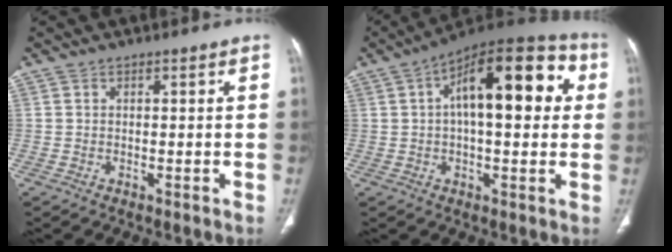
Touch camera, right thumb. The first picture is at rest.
{"total": 20.1, "force": [4.2, 8.8, 17.6], "torque": [-0.227, 0.031, 0.050]}